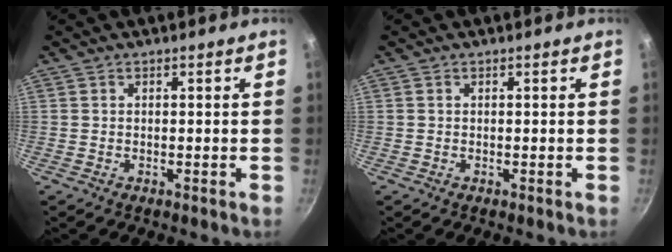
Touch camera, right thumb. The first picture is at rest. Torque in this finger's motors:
{"motor_torque": [-0.25, 0.01, -0.23, -0.07, -0.05]}